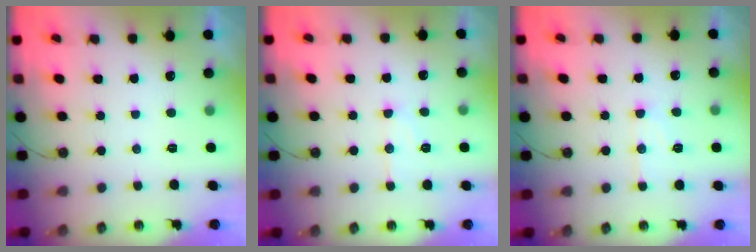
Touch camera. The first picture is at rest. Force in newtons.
{"total": 9.0, "press": 9.0, "slide": 0.7}
{"total": 9.6, "press": 9.5, "slide": 0.9}